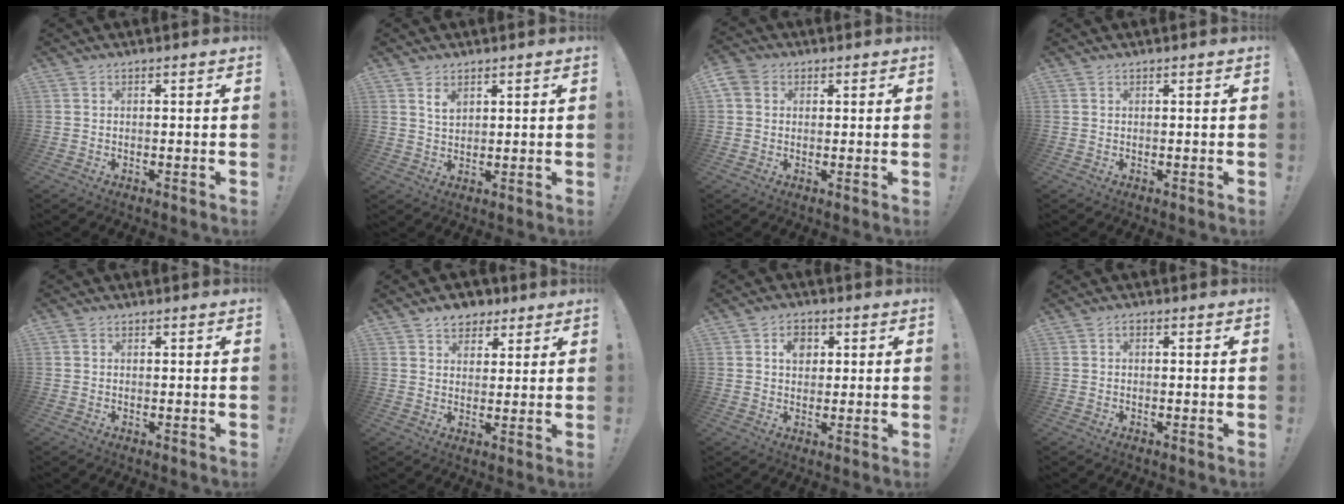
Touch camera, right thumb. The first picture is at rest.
{"total": 3.9, "force": [2.3, 2.3, 2.3], "torque": [-0.031, -0.011, 0.039]}
{"total": 4.7, "force": [1.5, 3.8, 2.3], "torque": [-0.049, 0.008, 0.032]}
{"total": 0.0}
{"total": 0.0}
{"total": 6.8, "force": [4.5, 4.9, 1.5], "torque": [-0.015, -0.023, 0.086]}
{"total": 5.2, "force": [1.5, 4.2, 2.6], "torque": [-0.026, -0.001, 0.022]}
{"total": 0.9, "force": [-0.3, 0.5, 0.6], "torque": [-0.020, 0.007, -0.005]}